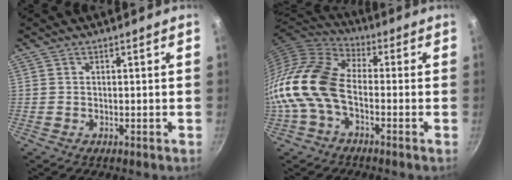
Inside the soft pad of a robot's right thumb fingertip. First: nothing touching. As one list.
[{"total": 13.9, "force": [-3.2, 8.4, 10.7], "torque": [-0.196, 0.035, -0.081]}]